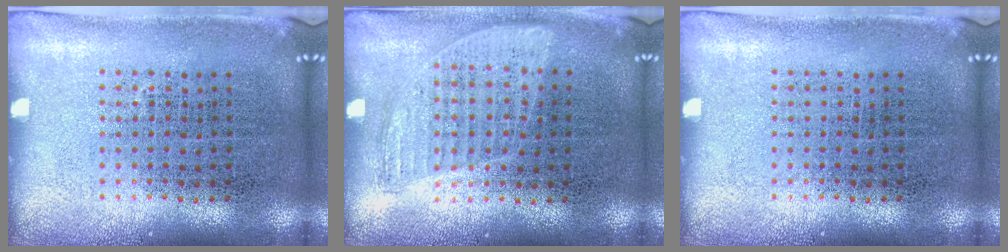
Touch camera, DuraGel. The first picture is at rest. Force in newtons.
{"total": 0.9, "press": 0.8, "slide": 0.4}
{"total": 0.0}